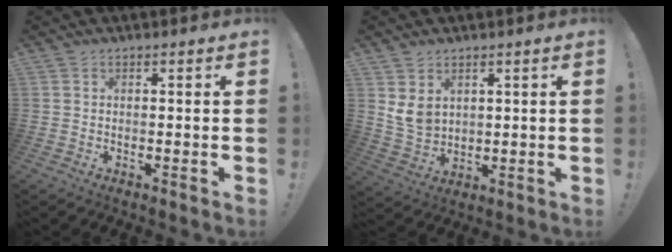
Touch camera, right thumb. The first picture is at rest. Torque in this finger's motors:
{"motor_torque": [-0.37, 0.53, 0.45, 0.36, 0.10]}